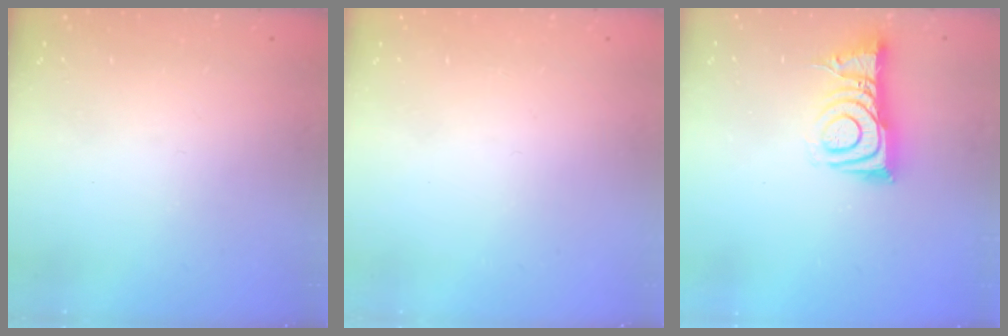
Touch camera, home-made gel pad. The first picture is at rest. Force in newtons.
{"total": 1.8, "press": 1.7, "slide": 0.1}
{"total": 8.3, "press": 8.3, "slide": 0.7}